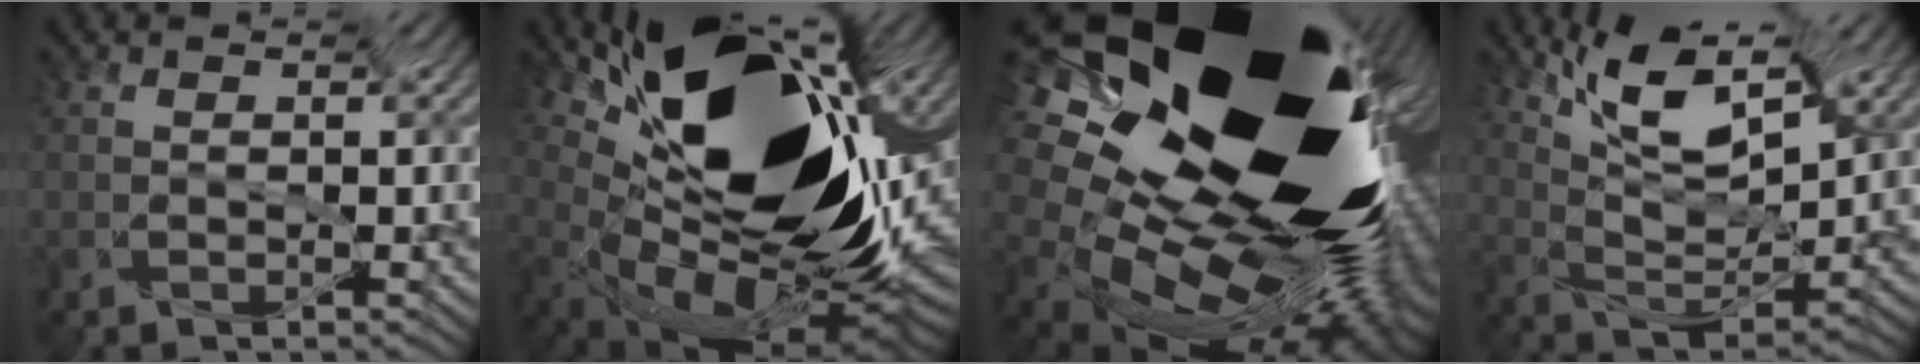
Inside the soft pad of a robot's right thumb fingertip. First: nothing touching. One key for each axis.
{"total": 16.7, "fx": 1.6, "fy": 8.0, "fz": 14.6, "tx": -0.238, "ty": 0.022, "tz": 0.031}
{"total": 17.5, "fx": 0.2, "fy": 12.0, "fz": 12.7, "tx": -0.236, "ty": -0.008, "tz": -0.047}
{"total": 8.2, "fx": 4.0, "fy": 2.3, "fz": 6.7, "tx": -0.140, "ty": 0.018, "tz": 0.087}